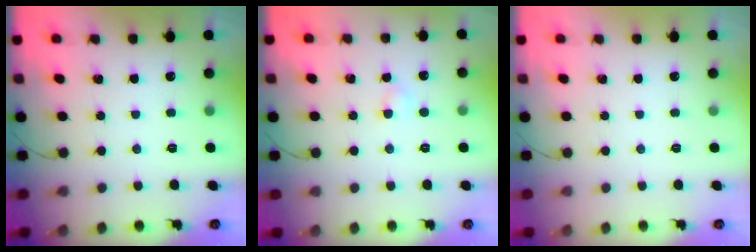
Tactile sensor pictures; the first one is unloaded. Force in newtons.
{"total": 2.6, "press": 2.3, "slide": 1.0}
{"total": 0.0}